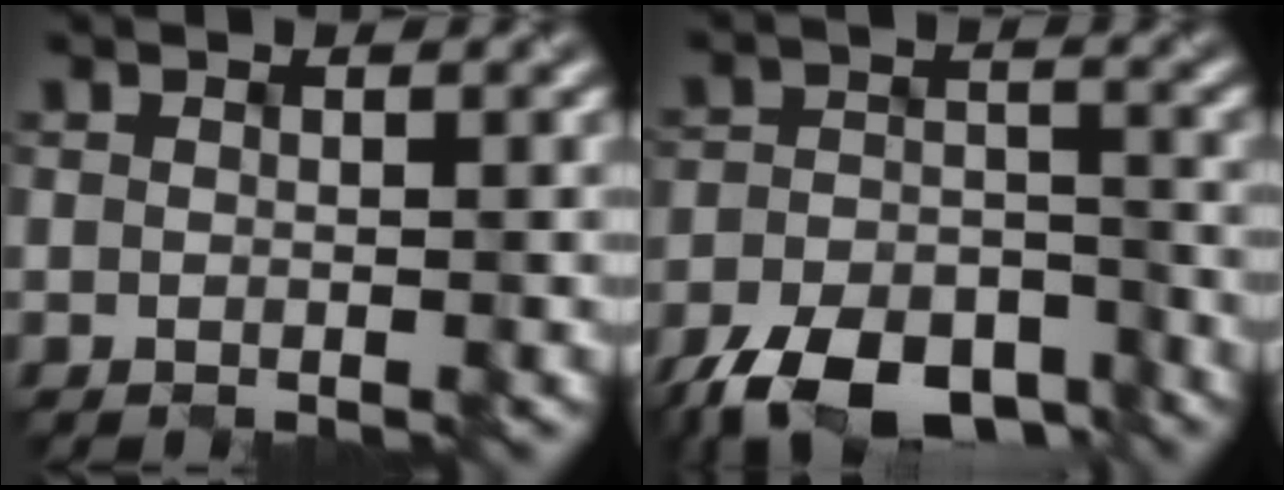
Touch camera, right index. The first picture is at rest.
{"total": 8.7, "force": [-6.9, 3.7, 3.8], "torque": [-0.068, -0.013, -0.115]}